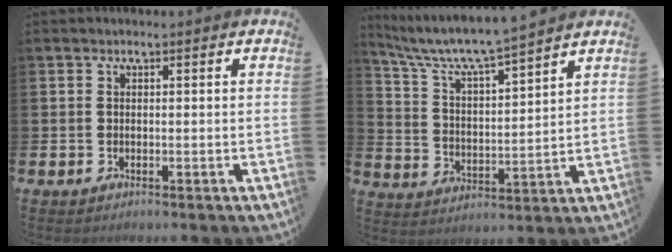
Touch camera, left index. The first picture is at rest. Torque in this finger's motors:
{"motor_torque": [0.75, -0.87, 0.84, 0.21]}